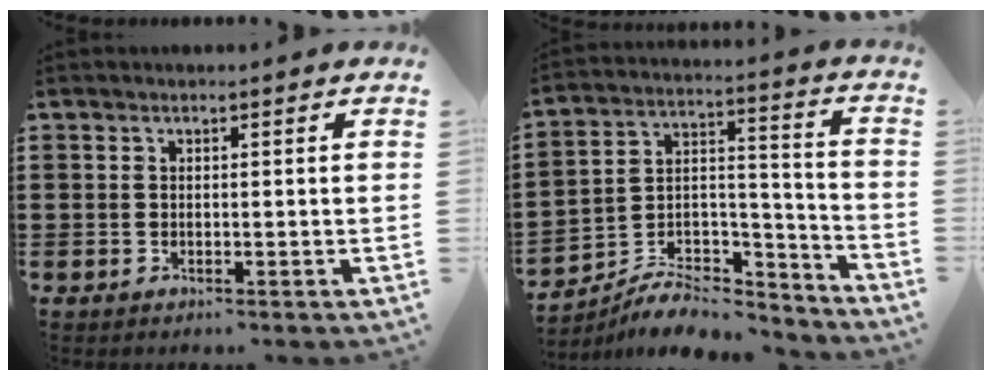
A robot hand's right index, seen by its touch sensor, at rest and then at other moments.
{"total": 8.0, "force": [-6.9, 3.3, 2.4], "torque": [-0.036, 0.024, -0.130]}